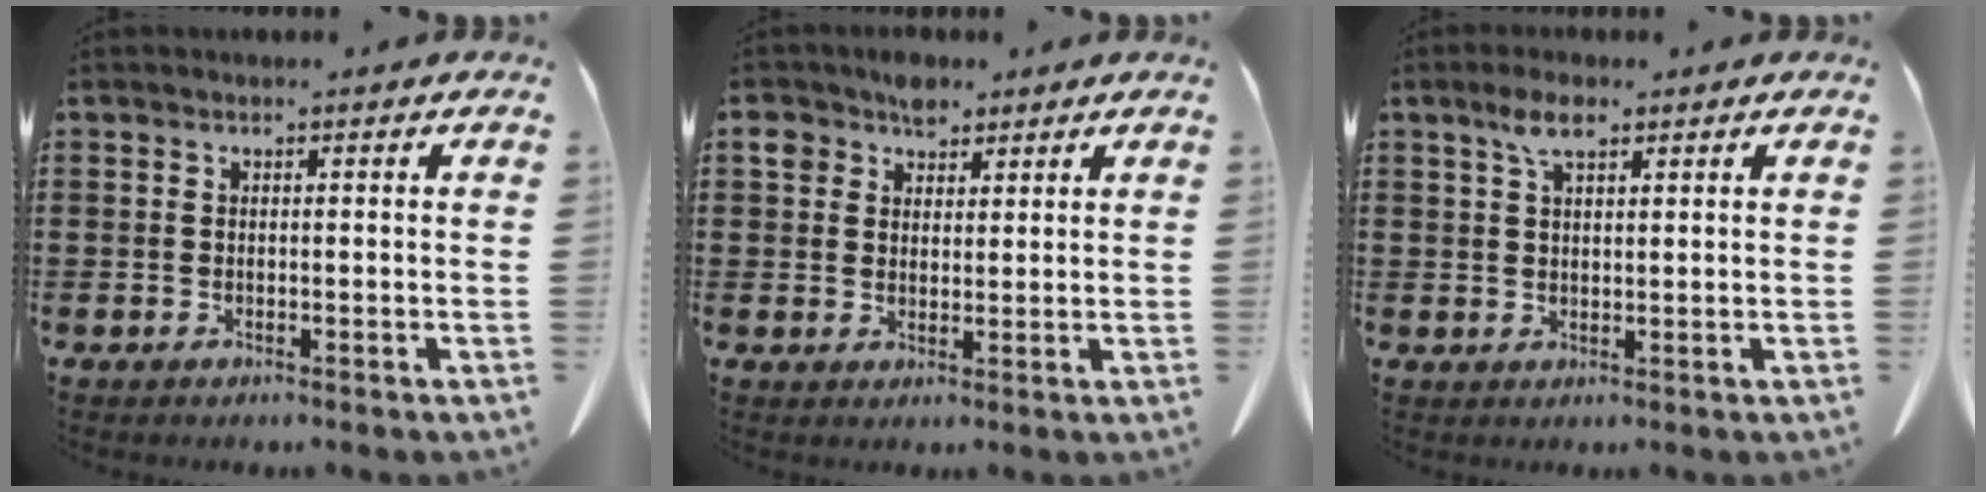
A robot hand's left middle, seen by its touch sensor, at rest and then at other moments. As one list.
[{"total": 5.0, "force": [3.4, 3.2, 1.8], "torque": [-0.044, 0.008, 0.065]}, {"total": 4.0, "force": [2.3, 1.4, 3.0], "torque": [-0.065, 0.005, 0.041]}]